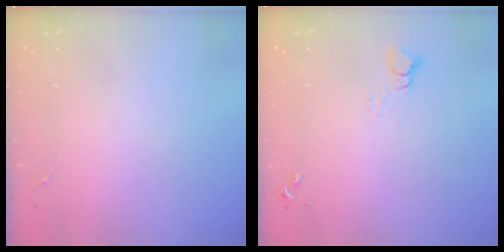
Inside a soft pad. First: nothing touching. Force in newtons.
{"total": 2.5, "press": 2.5, "slide": 0.1}